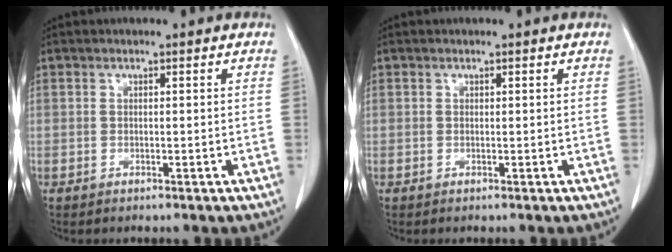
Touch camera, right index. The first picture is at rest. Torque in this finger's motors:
{"motor_torque": [0.03, -0.05, 0.00, 0.01]}